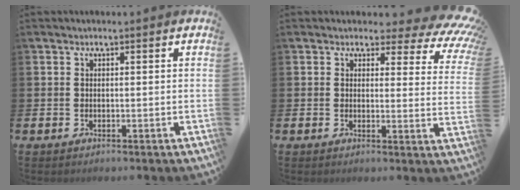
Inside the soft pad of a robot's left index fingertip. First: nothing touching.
{"total": 3.8, "force": [2.8, 2.0, 1.7], "torque": [-0.024, -0.034, 0.038]}